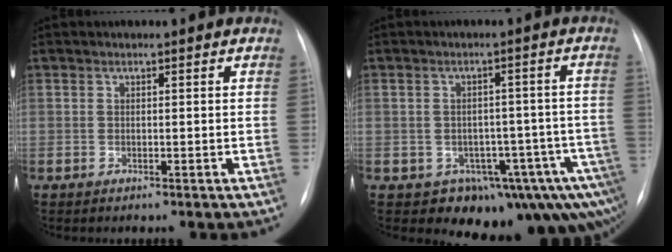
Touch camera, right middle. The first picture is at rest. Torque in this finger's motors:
{"motor_torque": [1.13, -1.01, 0.23, 0.04]}